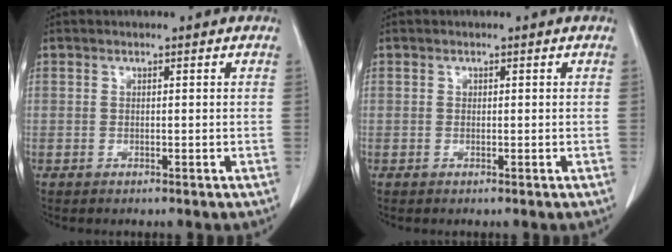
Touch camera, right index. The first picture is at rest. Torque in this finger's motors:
{"motor_torque": [0.03, -0.02, 0.00, 0.01]}